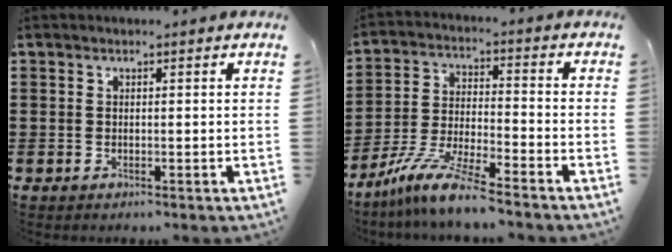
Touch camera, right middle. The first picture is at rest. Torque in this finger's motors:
{"motor_torque": [1.66, -0.48, 0.38, 0.21]}